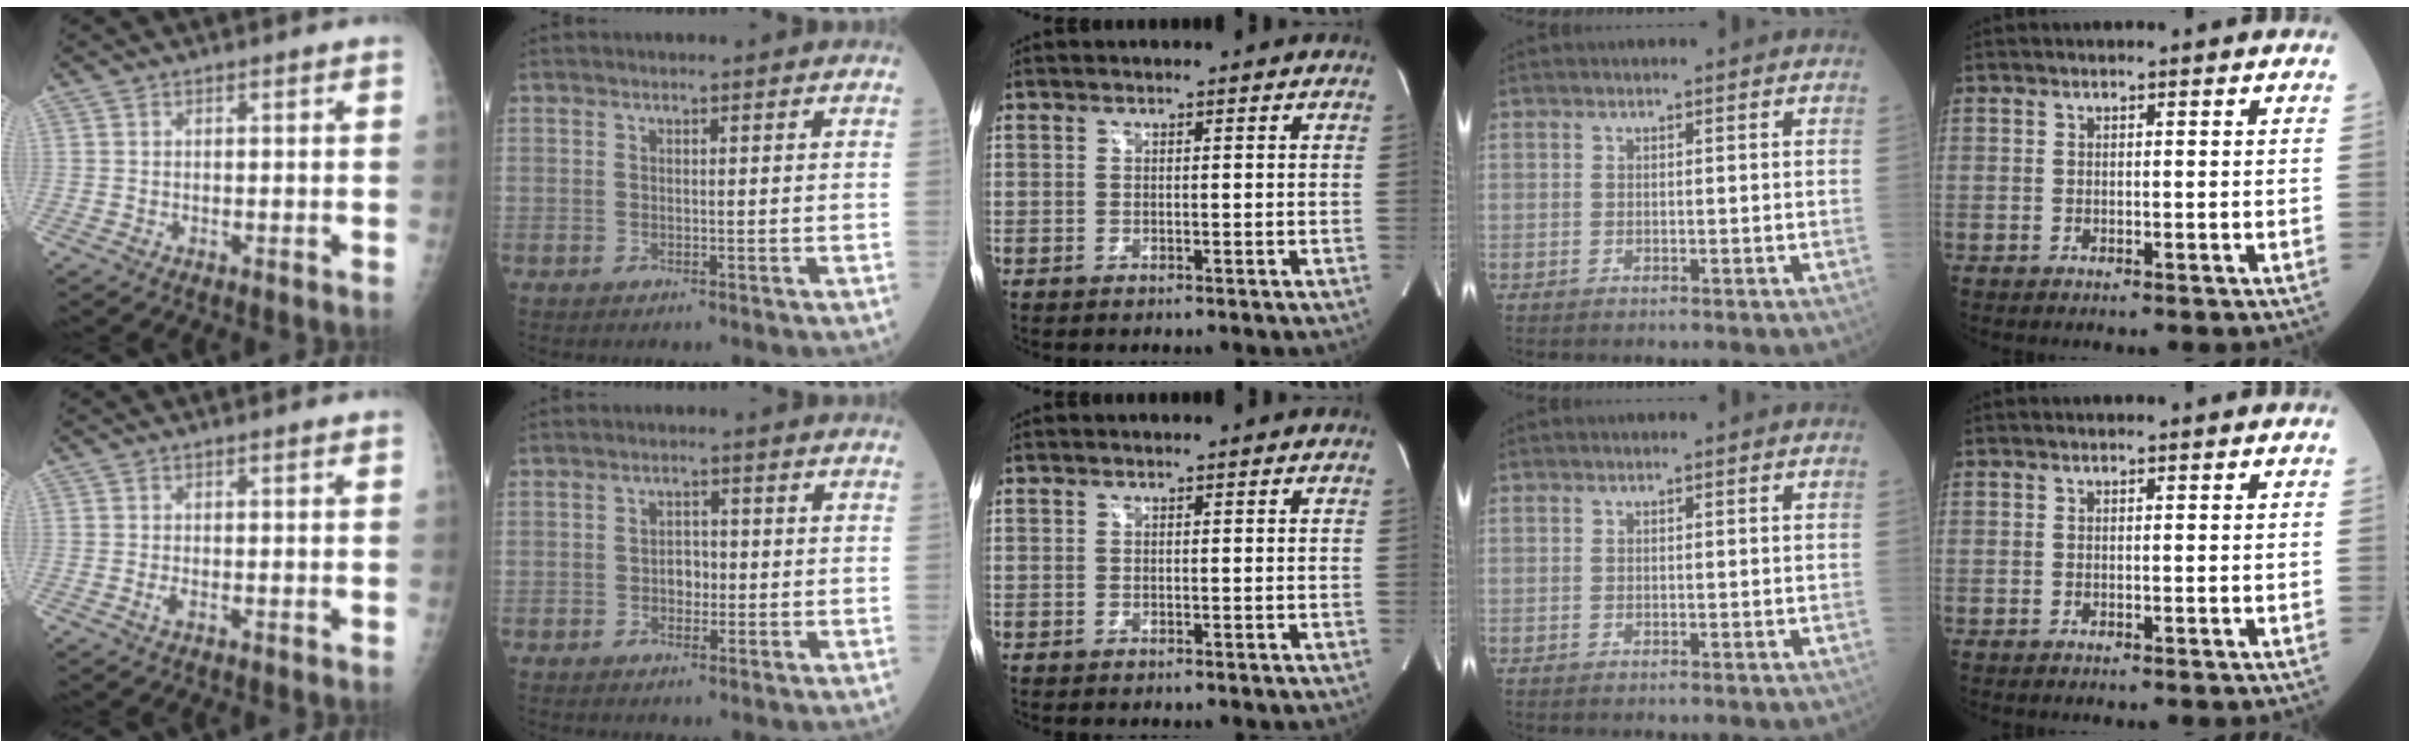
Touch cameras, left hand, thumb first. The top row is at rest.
{"thumb": {"total": 1.1, "force": [0.0, 0.3, 1.1], "torque": [-0.022, 0.000, 0.001]}, "index": {"total": 2.6, "force": [-0.6, 1.8, 1.9], "torque": [-0.025, 0.005, -0.010]}}